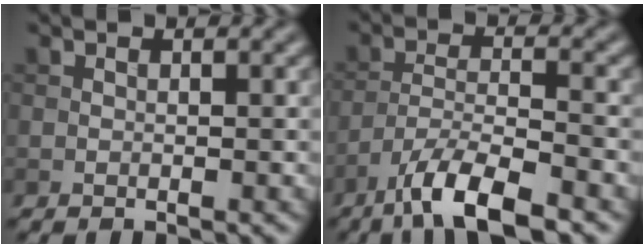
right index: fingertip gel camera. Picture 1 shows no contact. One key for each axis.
{"total": 7.1, "fx": -5.0, "fy": 1.6, "fz": 4.7, "tx": -0.083, "ty": -0.001, "tz": -0.094}